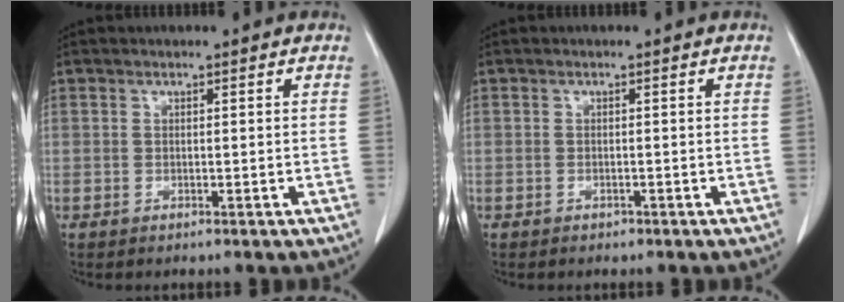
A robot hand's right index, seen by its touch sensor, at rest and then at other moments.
{"total": 0.6, "force": [-0.5, 0.4, 0.1], "torque": [-0.006, 0.000, -0.007]}